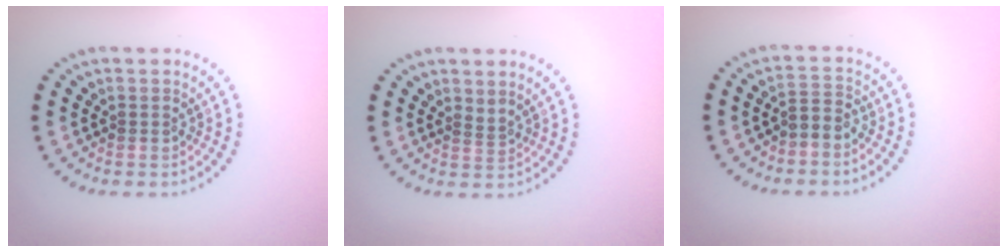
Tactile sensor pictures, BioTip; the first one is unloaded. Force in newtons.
{"total": 0.6, "press": 0.1, "slide": 0.6}
{"total": 1.8, "press": 1.3, "slide": 1.3}